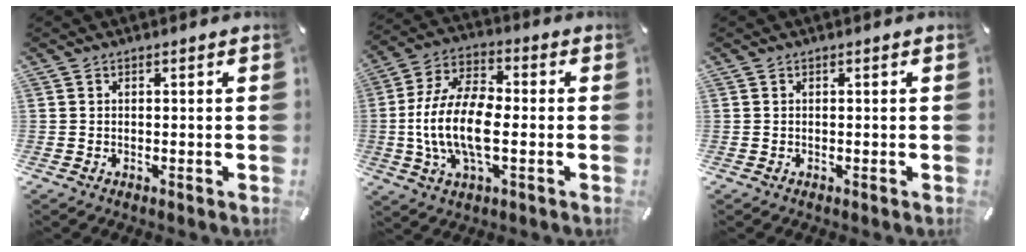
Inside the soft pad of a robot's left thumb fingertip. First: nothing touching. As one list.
[{"total": 14.9, "force": [-2.4, 7.8, 12.4], "torque": [-0.261, 0.002, -0.042]}, {"total": 0.0}]